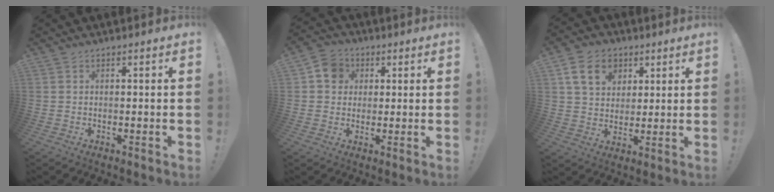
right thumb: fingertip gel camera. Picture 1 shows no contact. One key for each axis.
{"total": 7.5, "fx": 1.6, "fy": 6.7, "fz": 2.9, "tx": -0.038, "ty": 0.005, "tz": 0.033}
{"total": 13.0, "fx": 5.6, "fy": 9.8, "fz": 6.3, "tx": -0.089, "ty": -0.015, "tz": 0.109}